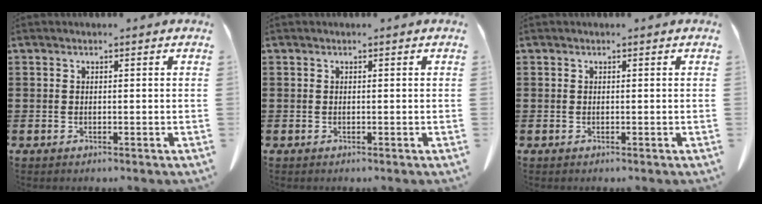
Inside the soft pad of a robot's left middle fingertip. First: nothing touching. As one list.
[{"total": 0.0}, {"total": 0.0}]